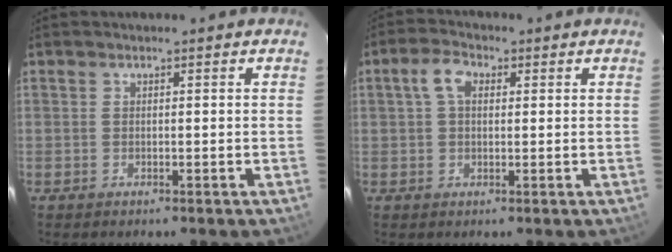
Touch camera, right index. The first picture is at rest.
{"total": 4.4, "force": [1.2, 2.8, 3.2], "torque": [-0.064, 0.016, 0.022]}